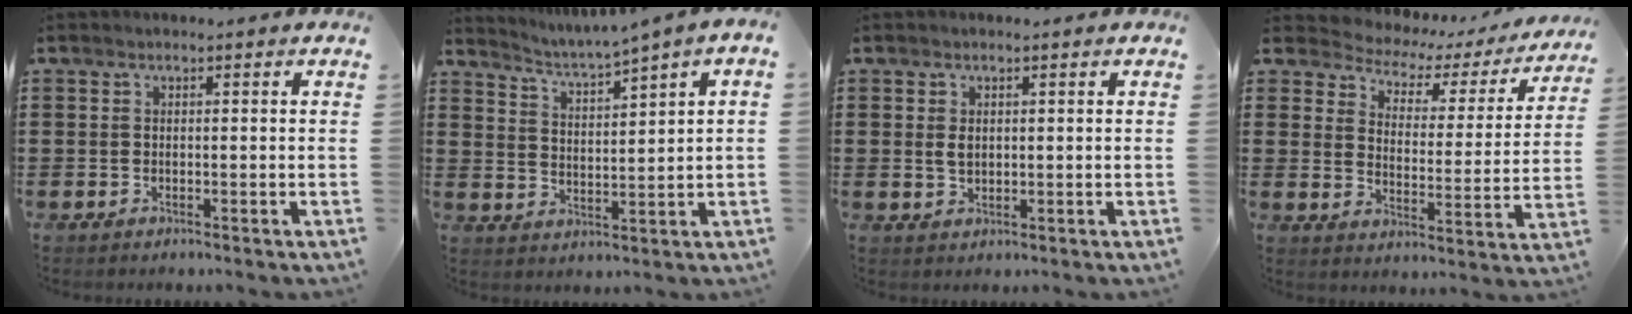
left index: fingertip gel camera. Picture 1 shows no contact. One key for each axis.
{"total": 2.1, "fx": 1.8, "fy": -0.6, "fz": 0.9, "tx": -0.030, "ty": -0.020, "tz": 0.022}
{"total": 1.9, "fx": 0.5, "fy": 1.1, "fz": 1.4, "tx": -0.032, "ty": 0.005, "tz": 0.009}
{"total": 3.0, "fx": 2.4, "fy": 1.5, "fz": 1.0, "tx": -0.041, "ty": -0.022, "tz": 0.029}